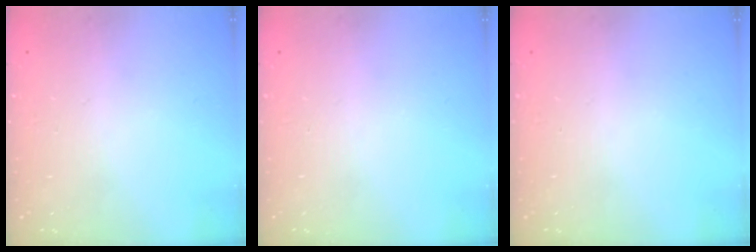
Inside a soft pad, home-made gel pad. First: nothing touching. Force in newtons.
{"total": 0.0}
{"total": 0.0}